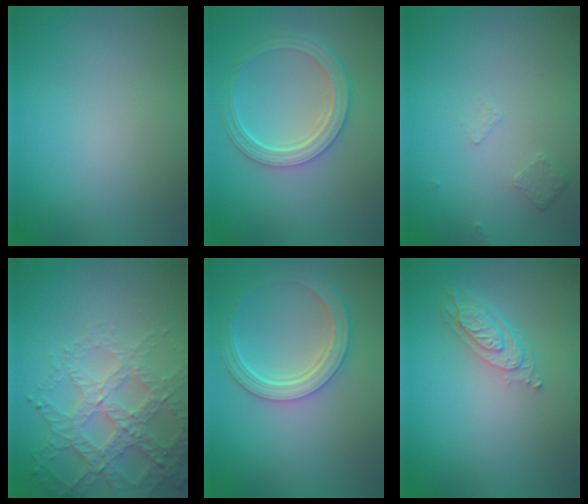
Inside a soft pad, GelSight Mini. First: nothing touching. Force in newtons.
{"total": 4.8, "press": 3.6, "slide": 3.1}
{"total": 0.8, "press": 0.6, "slide": 0.5}
{"total": 5.7, "press": 4.6, "slide": 3.3}
{"total": 5.0, "press": 3.9, "slide": 3.1}
{"total": 3.4, "press": 2.7, "slide": 2.1}